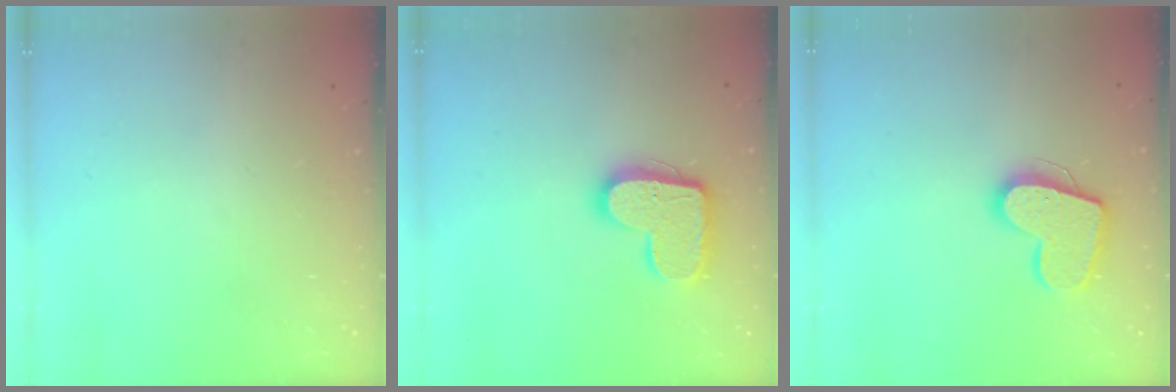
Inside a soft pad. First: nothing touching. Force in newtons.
{"total": 14.9, "press": 14.9, "slide": 1.0}
{"total": 14.9, "press": 14.9, "slide": 1.0}